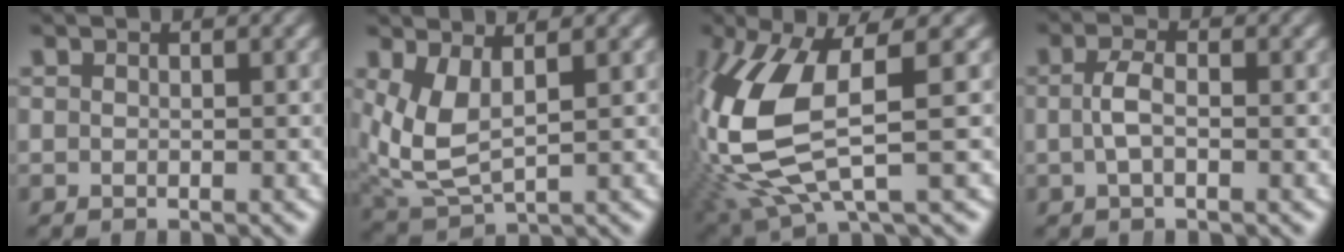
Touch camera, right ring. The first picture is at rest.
{"total": 5.9, "force": [0.7, 4.5, 3.8], "torque": [-0.110, -0.025, 0.026]}
{"total": 9.6, "force": [-0.3, 5.0, 8.2], "torque": [-0.202, -0.024, 0.018]}
{"total": 1.9, "force": [-0.5, 0.7, 1.8], "torque": [-0.042, -0.003, -0.007]}